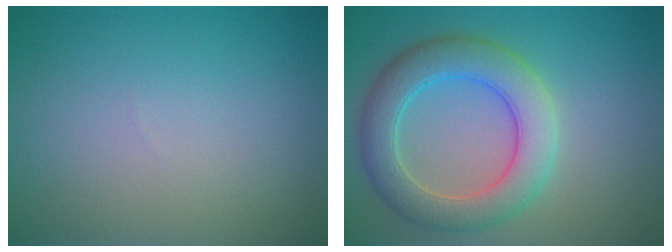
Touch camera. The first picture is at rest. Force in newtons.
{"total": 6.1, "press": 6.0, "slide": 0.3}